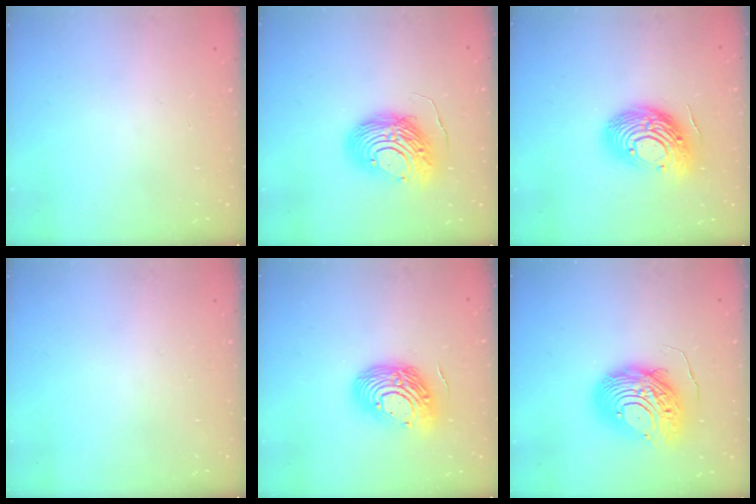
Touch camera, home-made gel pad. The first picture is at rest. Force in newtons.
{"total": 13.3, "press": 13.2, "slide": 1.2}
{"total": 16.9, "press": 16.9, "slide": 1.2}
{"total": 0.0}
{"total": 16.1, "press": 16.0, "slide": 1.8}
{"total": 13.9, "press": 13.9, "slide": 1.4}